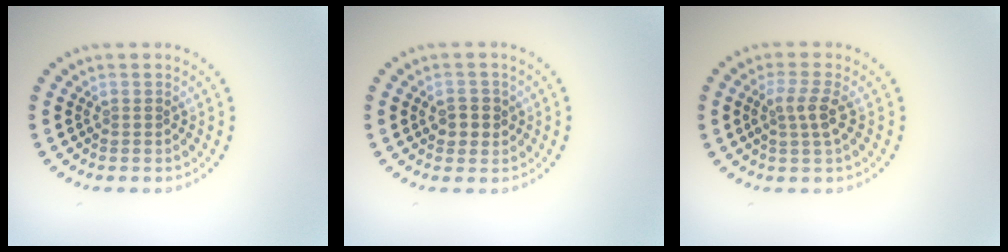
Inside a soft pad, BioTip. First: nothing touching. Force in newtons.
{"total": 2.2, "press": 2.1, "slide": 0.5}
{"total": 2.4, "press": 2.2, "slide": 1.1}